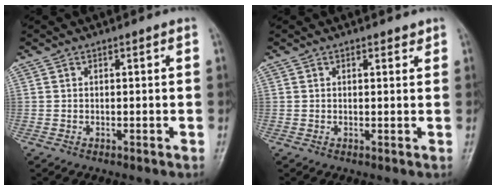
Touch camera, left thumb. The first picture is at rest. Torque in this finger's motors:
{"motor_torque": [-0.19, 0.00, -0.04, -0.11, -0.03]}